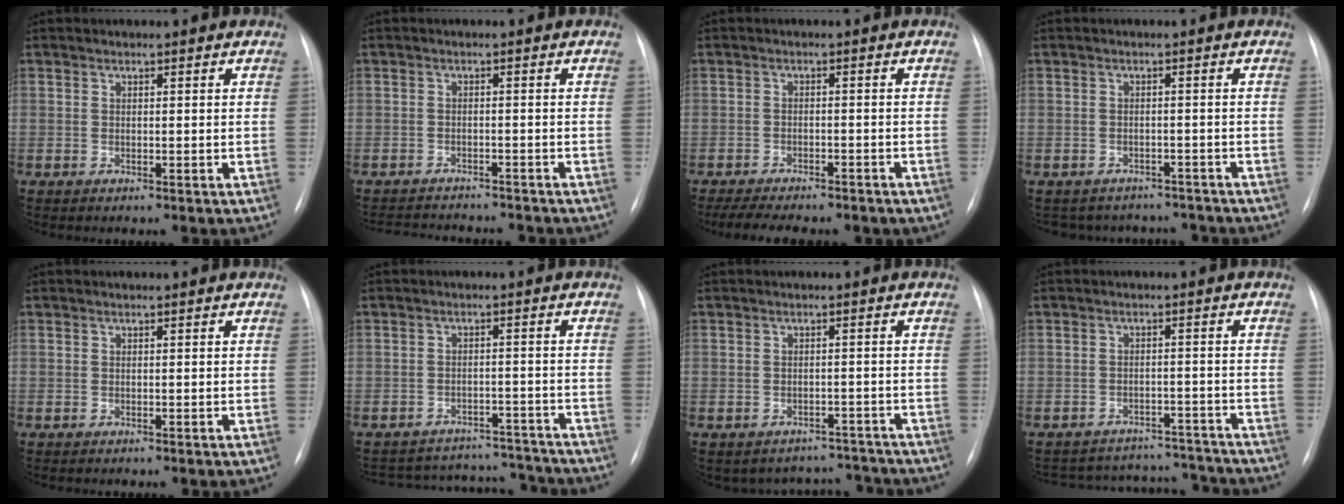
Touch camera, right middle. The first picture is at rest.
{"total": 9.2, "force": [-8.8, 1.7, 2.2], "torque": [-0.038, 0.004, -0.116]}
{"total": 12.1, "force": [-9.9, 3.8, 5.8], "torque": [-0.093, 0.000, -0.126]}
{"total": 8.9, "force": [-8.1, 3.5, 0.5], "torque": [-0.005, 0.021, -0.093]}
{"total": 0.0}
{"total": 13.8, "force": [-13.3, 3.4, 1.1], "torque": [-0.024, 0.028, -0.168]}
{"total": 6.5, "force": [-5.9, 2.6, -1.1], "torque": [0.026, 0.036, -0.066]}
{"total": 12.8, "force": [-12.4, 3.3, 0.7], "torque": [-0.015, 0.029, -0.156]}